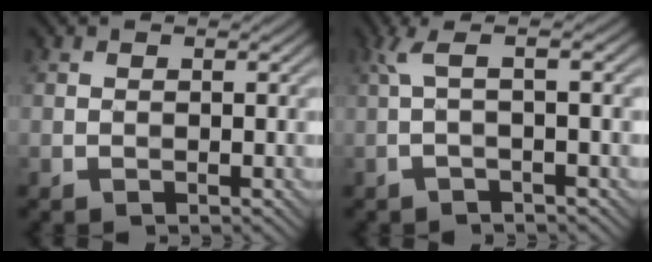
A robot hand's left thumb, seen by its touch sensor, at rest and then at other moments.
{"total": 4.6, "force": [0.5, 0.7, 4.5], "torque": [-0.078, 0.018, 0.001]}